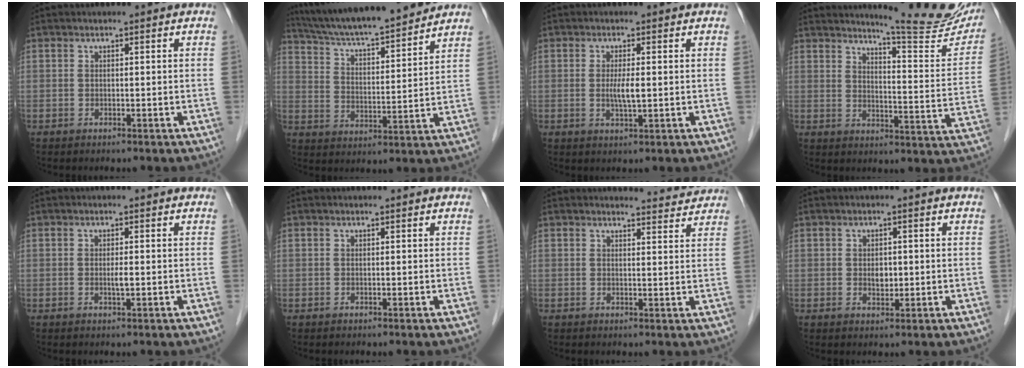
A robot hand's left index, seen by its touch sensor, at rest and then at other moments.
{"total": 17.9, "force": [16.2, 1.4, 7.6], "torque": [-0.125, 0.012, 0.259]}
{"total": 3.0, "force": [0.1, 0.6, 3.0], "torque": [-0.055, -0.005, 0.003]}
{"total": 16.1, "force": [14.5, 1.1, 7.0], "torque": [-0.085, -0.072, 0.171]}
{"total": 1.2, "force": [-0.1, 0.2, 1.1], "torque": [-0.016, -0.004, -0.002]}
{"total": 0.8, "force": [0.7, 0.2, 0.2], "torque": [-0.001, 0.005, 0.012]}
{"total": 4.7, "force": [4.7, 0.6, -0.2], "torque": [0.006, -0.008, 0.045]}
{"total": 2.0, "force": [0.0, 1.4, 1.4], "torque": [-0.021, -0.002, 0.005]}